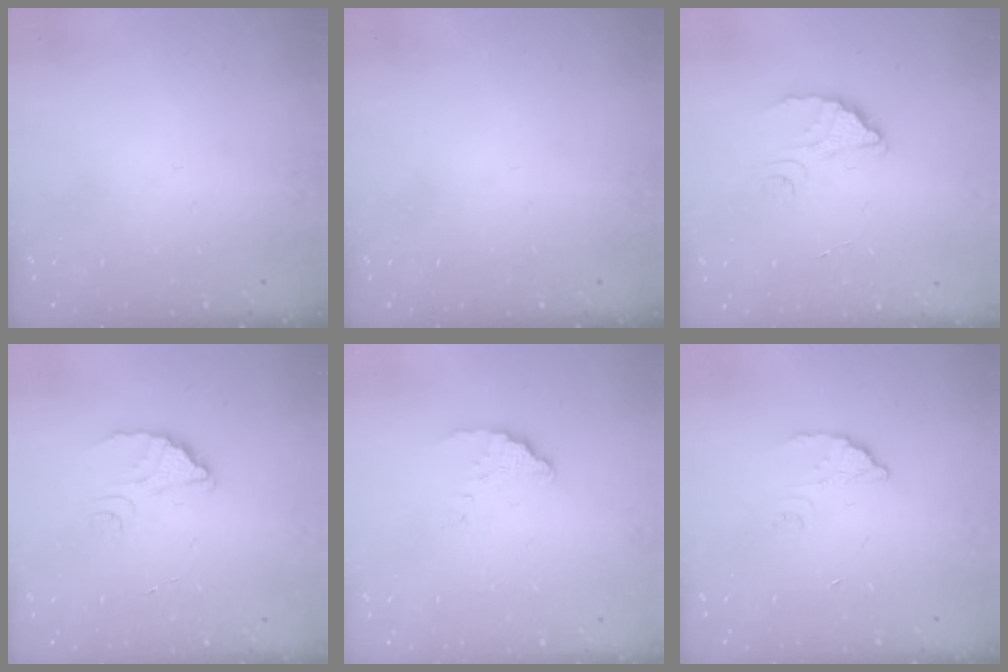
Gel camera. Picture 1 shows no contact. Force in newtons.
{"total": 0.0}
{"total": 2.6, "press": 2.6, "slide": 0.1}
{"total": 2.6, "press": 2.6, "slide": 0.1}
{"total": 3.3, "press": 3.3, "slide": 0.1}
{"total": 2.8, "press": 2.8, "slide": 0.2}